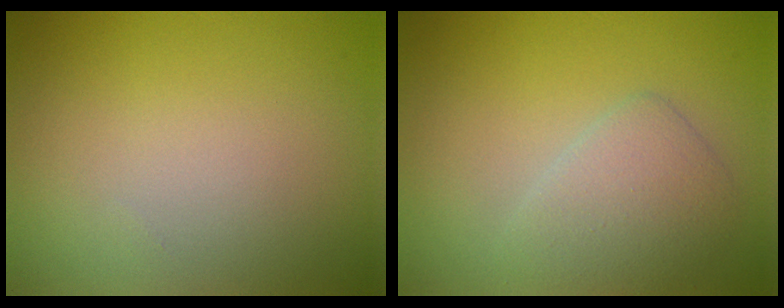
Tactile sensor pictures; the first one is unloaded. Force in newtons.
{"total": 2.8, "press": 2.8, "slide": 0.2}